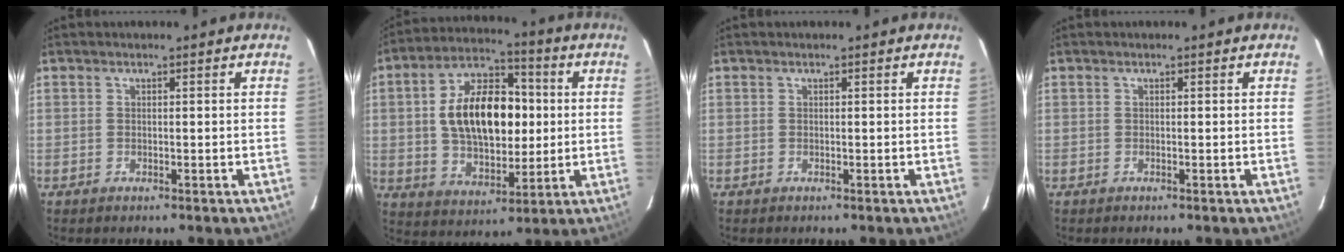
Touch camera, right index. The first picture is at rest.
{"total": 17.2, "force": [1.4, 10.1, 13.9], "torque": [-0.244, 0.028, 0.031]}
{"total": 0.0}
{"total": 0.0}